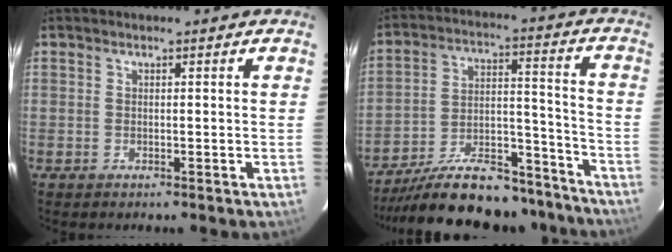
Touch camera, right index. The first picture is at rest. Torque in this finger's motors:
{"motor_torque": [1.07, -1.07, 0.82, 0.18]}